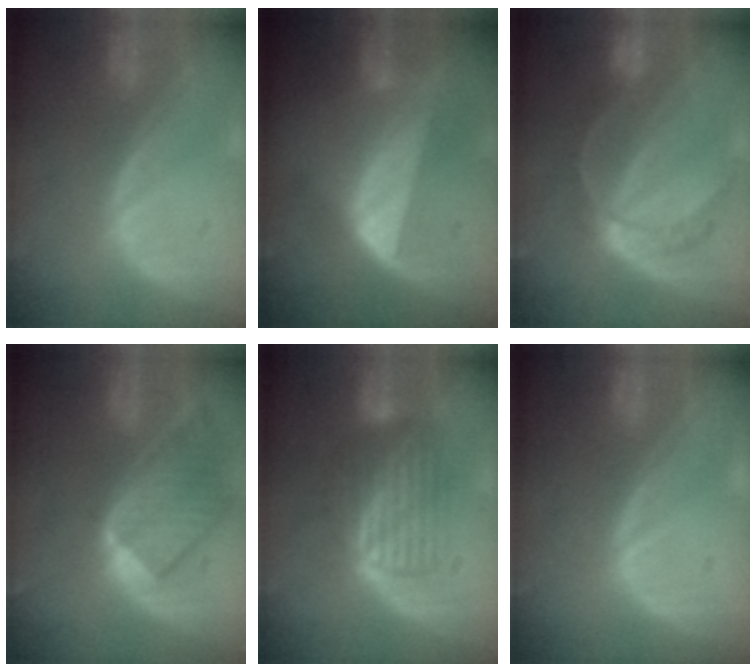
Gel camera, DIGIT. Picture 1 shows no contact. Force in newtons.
{"total": 7.1, "press": 6.8, "slide": 2.2}
{"total": 7.7, "press": 6.4, "slide": 4.2}
{"total": 9.3, "press": 8.1, "slide": 4.6}
{"total": 6.7, "press": 6.4, "slide": 1.8}
{"total": 0.5, "press": 0.1, "slide": 0.5}